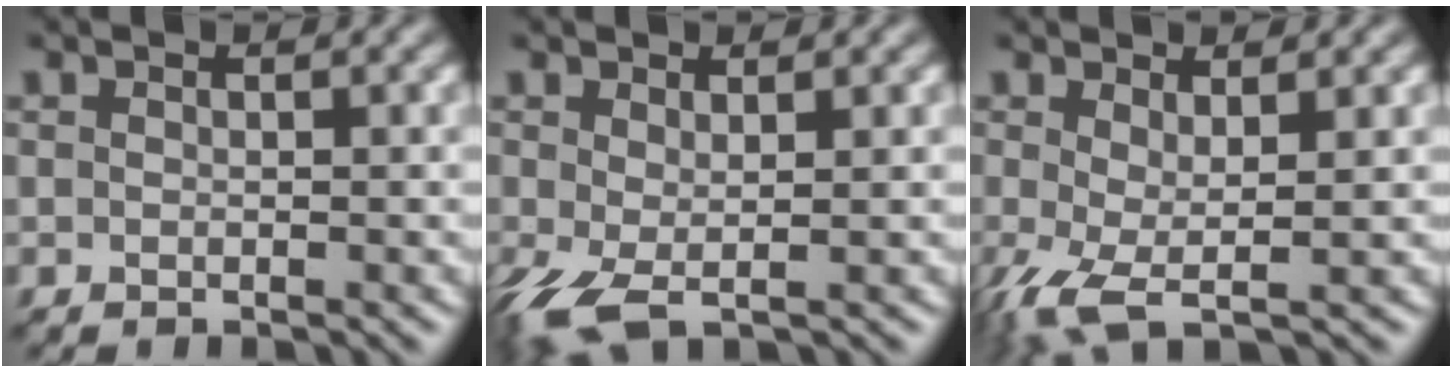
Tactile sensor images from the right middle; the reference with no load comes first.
{"total": 3.6, "force": [-0.6, 1.4, 3.2], "torque": [-0.081, -0.006, -0.014]}
{"total": 3.9, "force": [-0.5, 1.0, 3.7], "torque": [-0.084, -0.008, -0.015]}